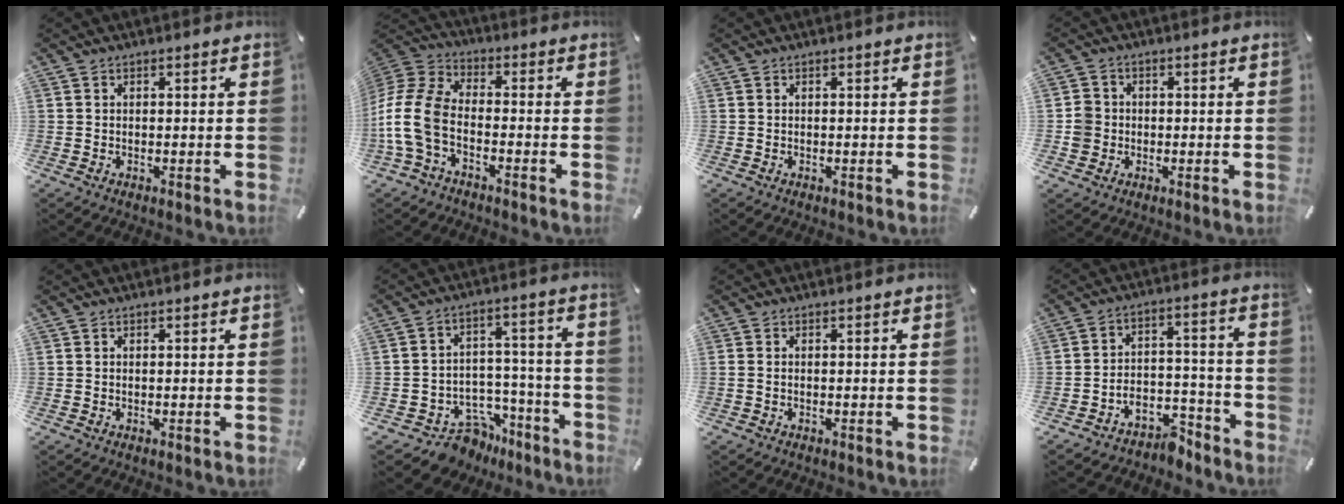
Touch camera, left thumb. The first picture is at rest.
{"total": 11.6, "force": [-4.6, 7.2, 7.9], "torque": [-0.187, 0.012, -0.090]}
{"total": 0.0}
{"total": 4.5, "force": [-0.7, 4.3, 1.0], "torque": [-0.014, 0.007, -0.012]}
{"total": 0.0}
{"total": 9.6, "force": [-6.2, 7.1, 2.2], "torque": [-0.035, 0.031, -0.098]}
{"total": 0.7, "force": [-0.2, 0.2, 0.6], "torque": [-0.013, -0.001, -0.005]}
{"total": 6.6, "force": [-4.2, 4.7, 1.8], "torque": [-0.021, 0.024, -0.074]}